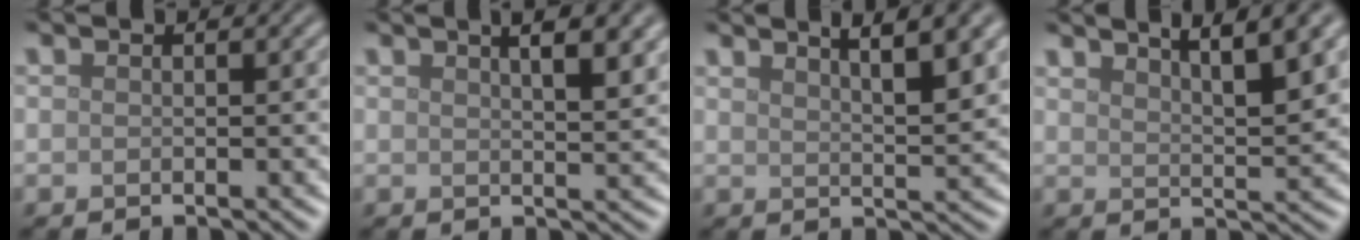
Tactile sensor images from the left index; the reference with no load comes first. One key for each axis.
{"total": 6.1, "fx": 3.1, "fy": 2.3, "fz": 4.7, "tx": -0.032, "ty": 0.027, "tz": 0.022}
{"total": 5.6, "fx": 3.4, "fy": 1.4, "fz": 4.2, "tx": -0.039, "ty": 0.015, "tz": 0.040}
{"total": 5.8, "fx": 3.9, "fy": 1.3, "fz": 4.1, "tx": -0.043, "ty": 0.011, "tz": 0.054}